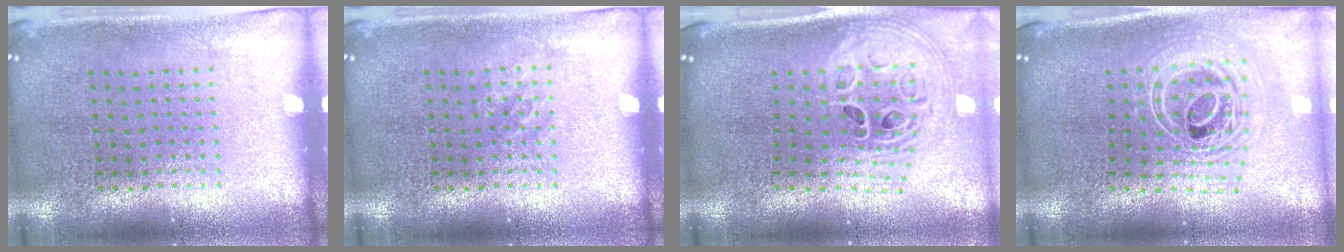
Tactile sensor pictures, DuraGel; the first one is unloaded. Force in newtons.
{"total": 0.8, "press": 0.8, "slide": 0.2}
{"total": 2.4, "press": 1.7, "slide": 1.7}
{"total": 2.5, "press": 1.8, "slide": 1.8}